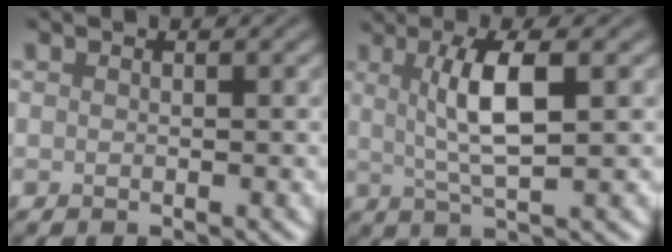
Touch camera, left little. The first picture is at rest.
{"total": 5.2, "force": [1.2, 1.1, 4.9], "torque": [-0.094, 0.005, 0.025]}